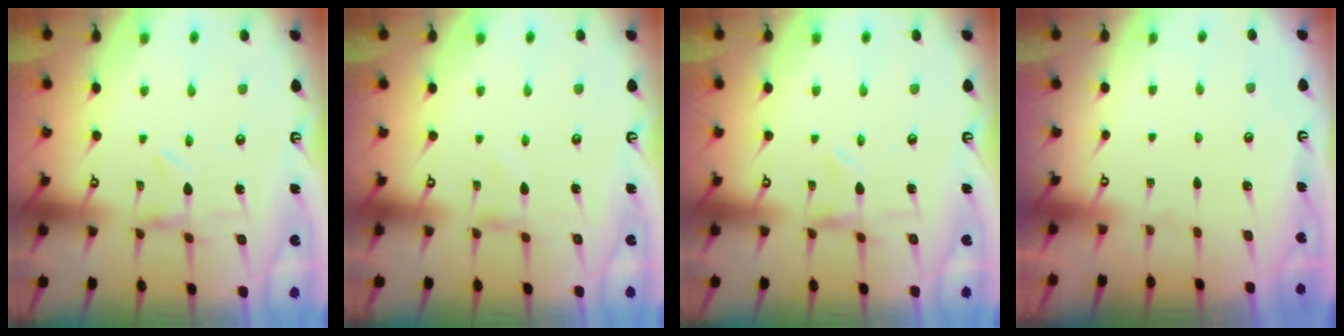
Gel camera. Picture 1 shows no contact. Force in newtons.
{"total": 0.0}
{"total": 2.3, "press": 2.3, "slide": 0.4}
{"total": 0.0}